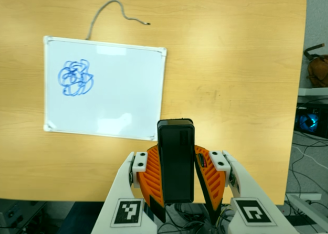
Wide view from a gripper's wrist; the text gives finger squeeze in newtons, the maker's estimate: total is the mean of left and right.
{"total": 6.1, "left": 5.7, "right": 6.4}